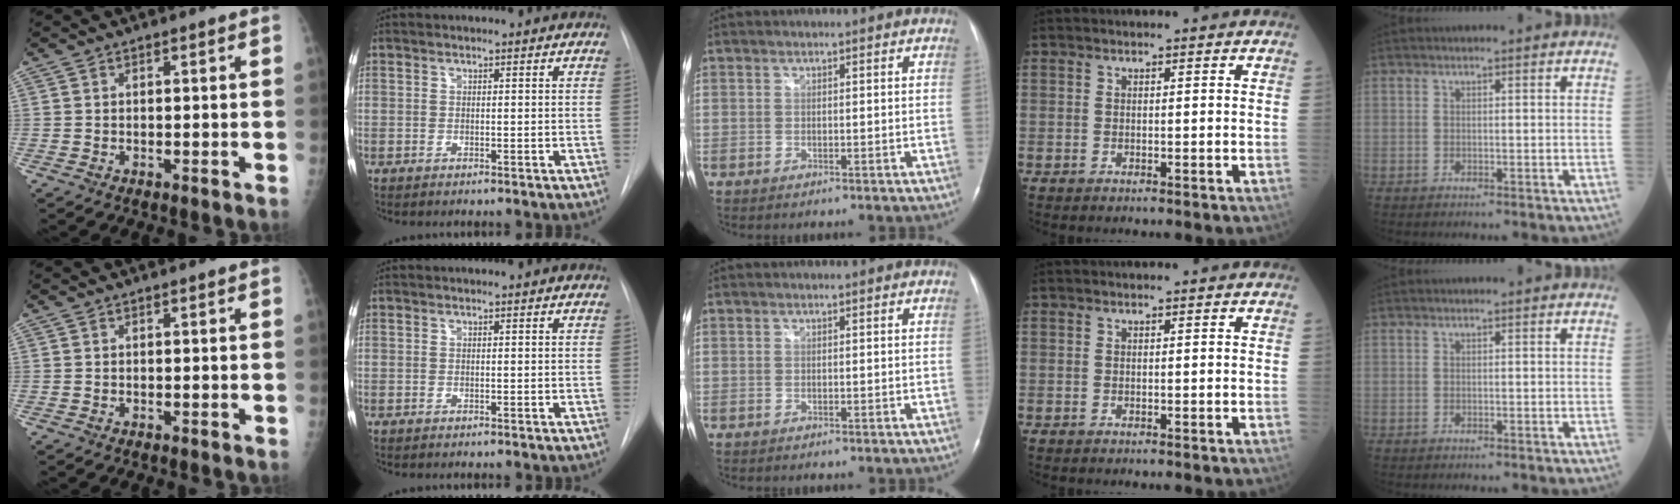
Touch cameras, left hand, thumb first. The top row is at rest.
{}